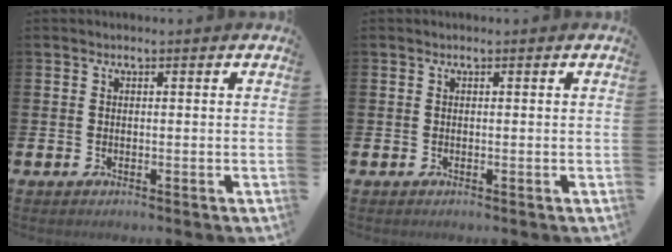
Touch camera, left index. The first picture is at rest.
{"total": 0.0}